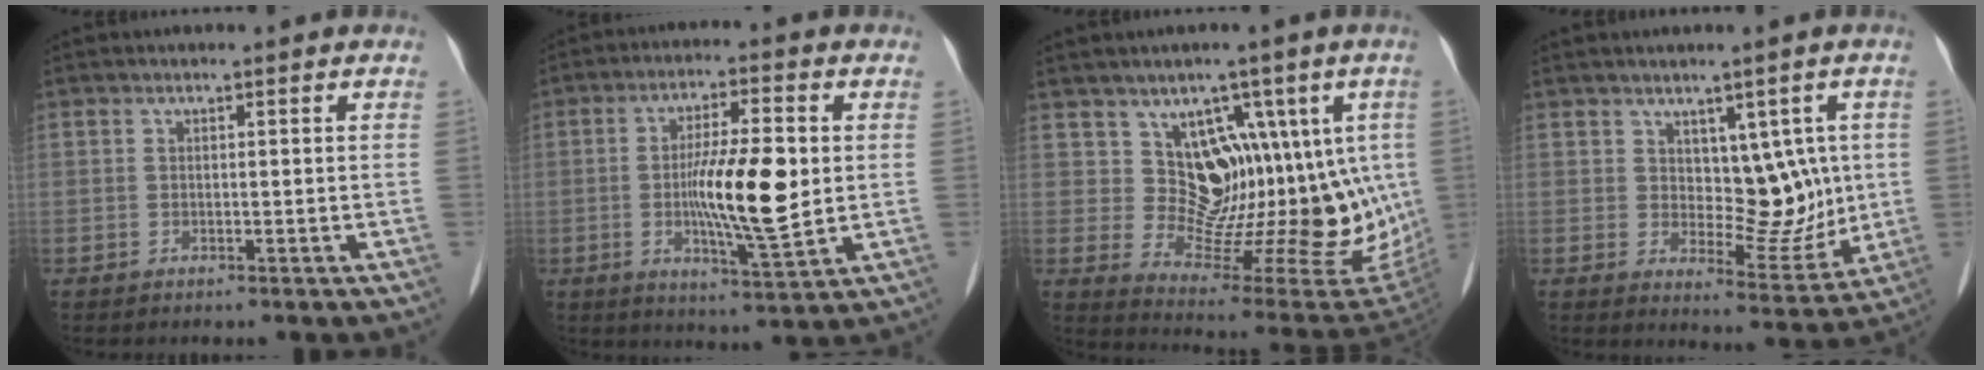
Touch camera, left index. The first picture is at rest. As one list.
[{"total": 11.2, "force": [0.0, 2.0, 11.0], "torque": [-0.203, -0.006, -0.002]}, {"total": 14.7, "force": [4.0, 8.2, 11.5], "torque": [-0.147, 0.011, 0.083]}, {"total": 7.8, "force": [1.5, 4.5, 6.2], "torque": [-0.078, 0.007, 0.039]}]